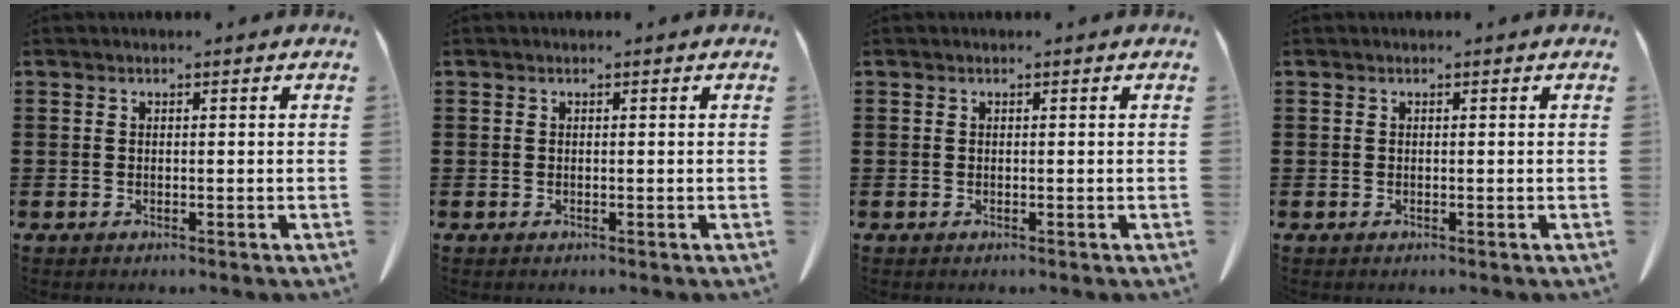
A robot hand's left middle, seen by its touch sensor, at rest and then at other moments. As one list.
[{"total": 0.0}, {"total": 0.0}, {"total": 0.0}]